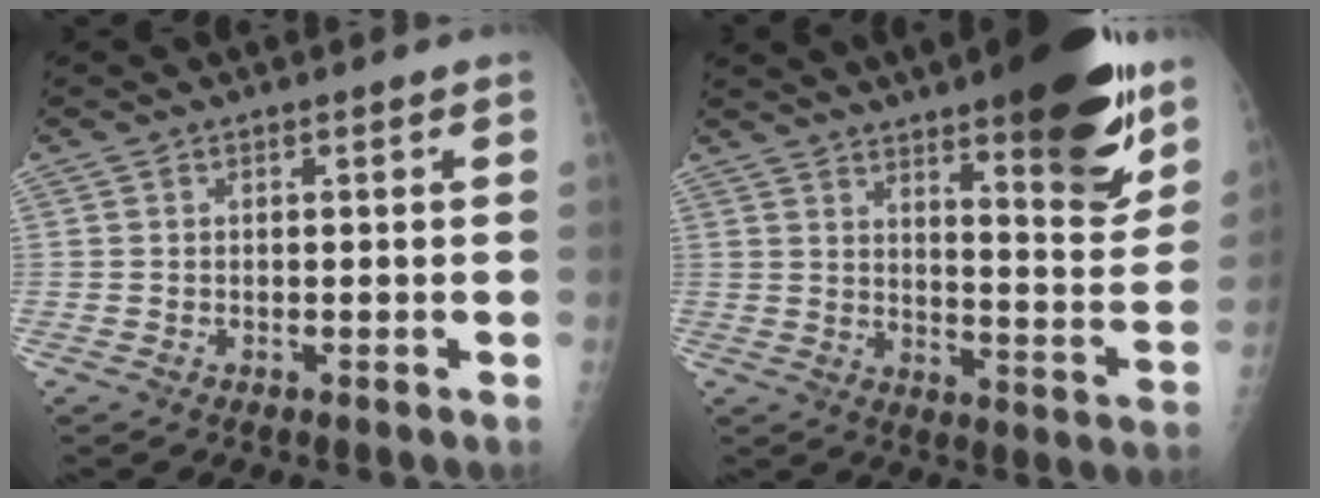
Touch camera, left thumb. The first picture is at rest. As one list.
[{"total": 20.1, "force": [12.8, 4.6, 14.8], "torque": [-0.172, -0.071, 0.184]}]